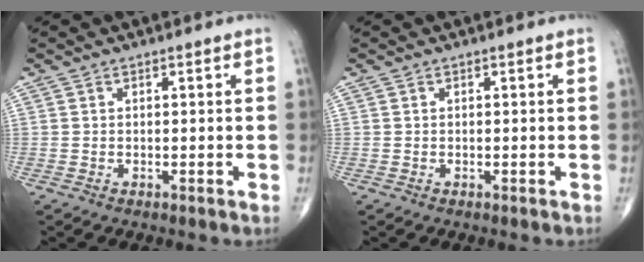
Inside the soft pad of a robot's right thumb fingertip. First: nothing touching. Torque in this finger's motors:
{"motor_torque": [0.01, 0.01, 0.00, 0.00, 0.01]}